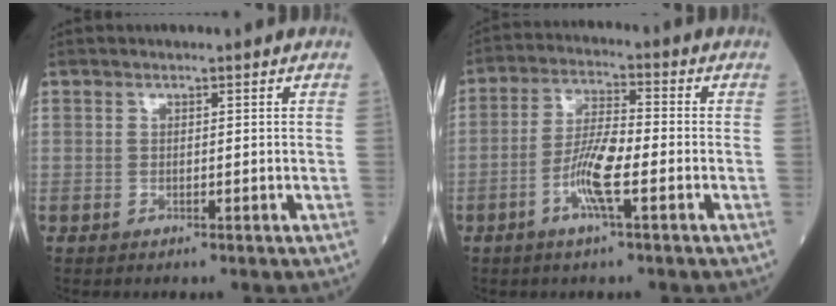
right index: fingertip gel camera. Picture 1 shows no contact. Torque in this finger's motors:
{"motor_torque": [0.26, -0.14, 0.20, 0.05]}